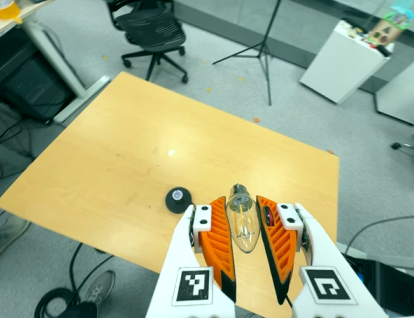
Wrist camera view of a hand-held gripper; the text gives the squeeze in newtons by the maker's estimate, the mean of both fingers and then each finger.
{"total": 13.0, "left": 13.5, "right": 12.6}